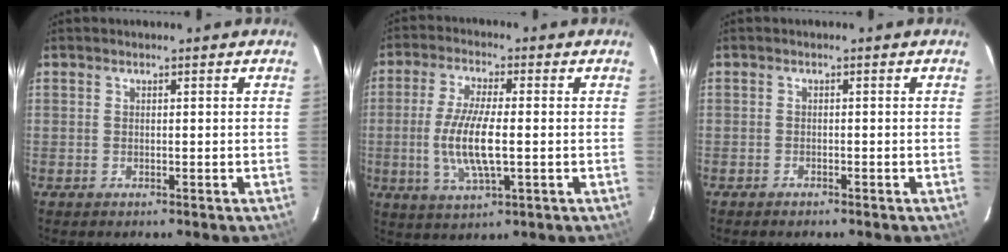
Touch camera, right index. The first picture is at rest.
{"total": 10.2, "force": [-1.2, 2.5, 9.8], "torque": [-0.198, -0.009, -0.024]}
{"total": 1.0, "force": [-0.9, 0.3, 0.1], "torque": [-0.010, 0.003, -0.017]}